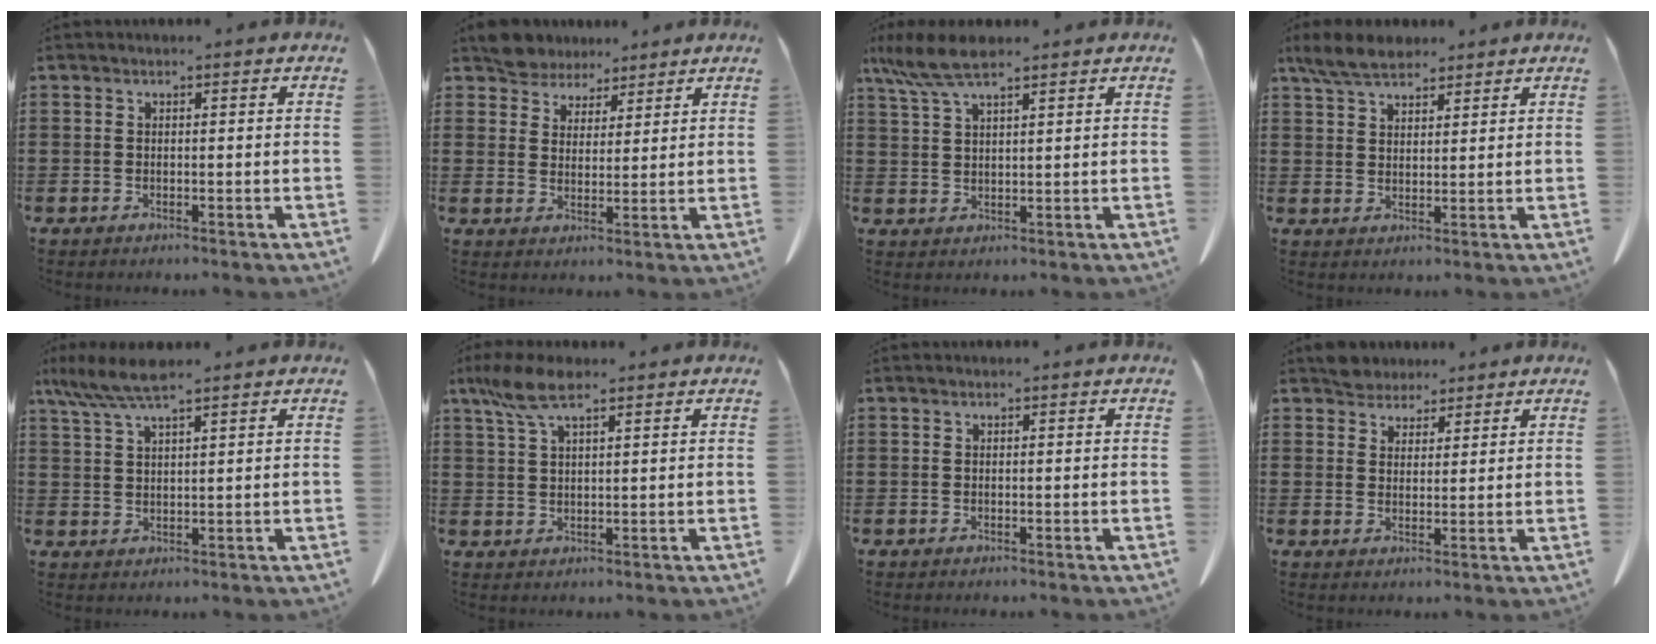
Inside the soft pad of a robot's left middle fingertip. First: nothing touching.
{"total": 5.1, "force": [4.7, 2.0, 0.2], "torque": [-0.025, -0.008, 0.091]}
{"total": 6.6, "force": [4.7, 1.3, 4.4], "torque": [-0.104, -0.006, 0.085]}
{"total": 5.2, "force": [4.4, 1.7, 2.2], "torque": [-0.056, -0.004, 0.085]}
{"total": 6.3, "force": [4.6, 0.7, 4.2], "torque": [-0.100, -0.010, 0.082]}
{"total": 6.0, "force": [3.7, 1.5, 4.5], "torque": [-0.103, -0.003, 0.066]}
{"total": 0.0}
{"total": 3.7, "force": [3.4, 1.4, 0.1], "torque": [-0.014, 0.000, 0.068]}